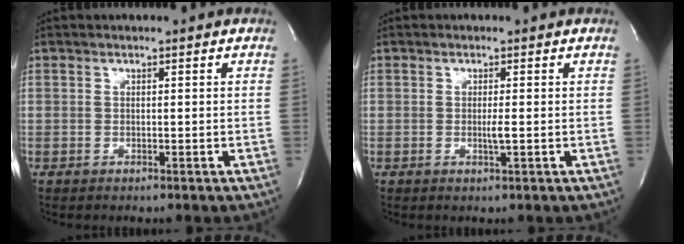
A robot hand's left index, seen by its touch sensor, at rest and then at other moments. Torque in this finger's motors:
{"motor_torque": [0.16, -0.06, 0.01, 0.00]}